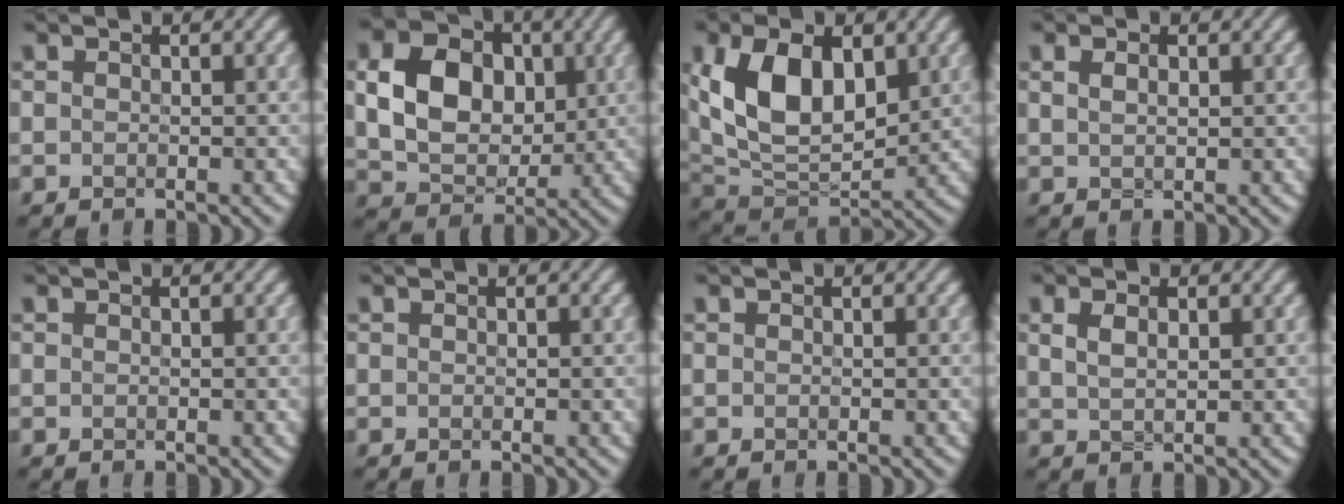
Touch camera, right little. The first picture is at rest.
{"total": 7.4, "force": [0.6, 5.7, 4.8], "torque": [-0.104, -0.001, 0.010]}
{"total": 10.2, "force": [2.3, 6.0, 7.9], "torque": [-0.165, -0.002, 0.037]}
{"total": 0.8, "force": [0.2, 0.4, 0.7], "torque": [-0.018, -0.002, 0.011]}
{"total": 0.0}
{"total": 0.0}
{"total": 0.0}
{"total": 1.4, "force": [0.4, 0.7, 1.2], "torque": [-0.033, -0.003, 0.015]}